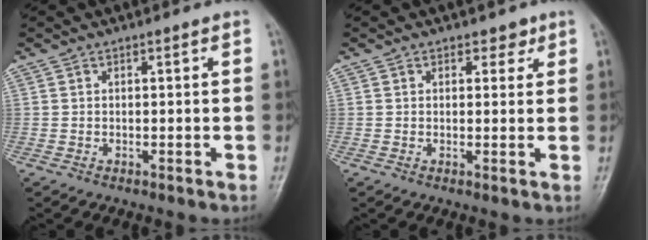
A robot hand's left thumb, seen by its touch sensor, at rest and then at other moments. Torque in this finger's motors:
{"motor_torque": [-0.32, 0.13, -0.50, -0.09, -0.03]}